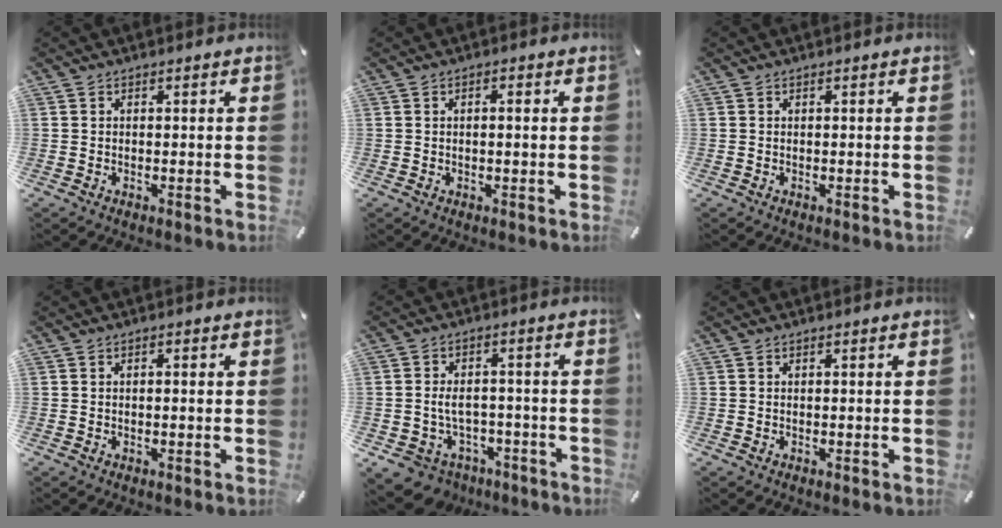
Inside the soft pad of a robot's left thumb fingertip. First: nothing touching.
{"total": 1.4, "force": [0.1, 0.4, 1.4], "torque": [-0.024, 0.001, 0.001]}
{"total": 0.0}
{"total": 0.6, "force": [-0.1, 0.2, 0.5], "torque": [-0.010, -0.001, -0.001]}
{"total": 7.5, "force": [-2.5, 6.3, 3.4], "torque": [-0.083, 0.017, -0.041]}
{"total": 0.0}